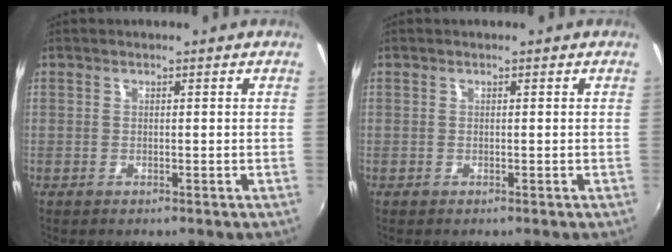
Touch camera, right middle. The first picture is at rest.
{"total": 0.0}